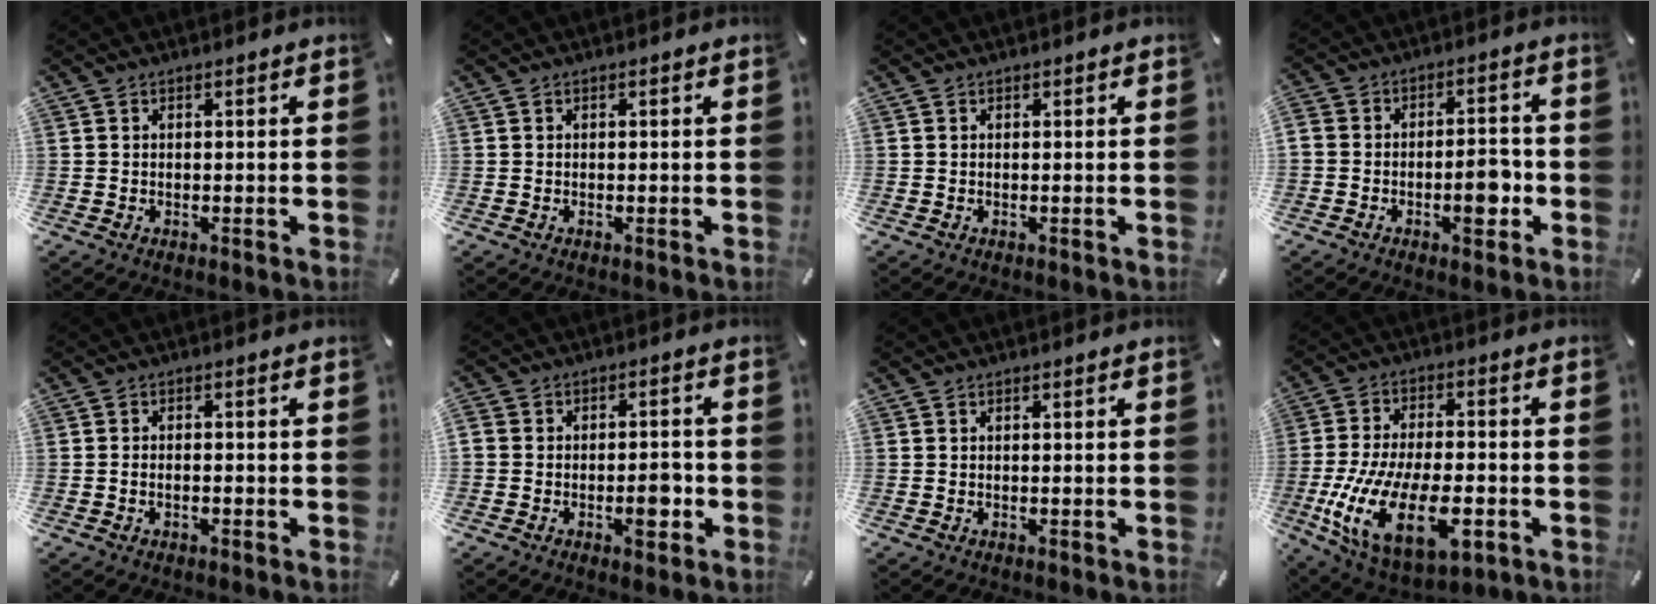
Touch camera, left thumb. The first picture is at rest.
{"total": 0.0}
{"total": 0.0}
{"total": 7.6, "force": [-3.0, 4.2, 5.6], "torque": [-0.075, 0.019, -0.048]}
{"total": 1.5, "force": [-0.9, 0.5, 1.0], "torque": [-0.019, 0.001, -0.017]}
{"total": 5.8, "force": [-2.2, 3.4, 4.2], "torque": [-0.056, 0.011, -0.037]}
{"total": 0.0}
{"total": 21.3, "force": [-7.1, 10.5, 17.1], "torque": [-0.346, 0.008, -0.107]}